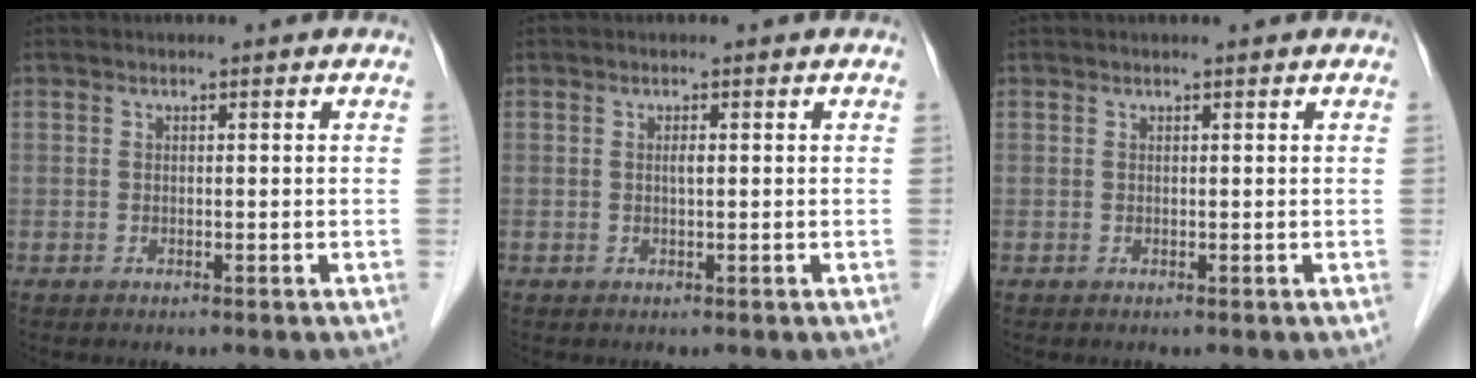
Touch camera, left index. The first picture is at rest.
{"total": 0.6, "force": [-0.1, 0.0, 0.6], "torque": [-0.013, -0.004, -0.002]}
{"total": 0.8, "force": [0.7, 0.0, 0.5], "torque": [-0.005, 0.011, 0.012]}